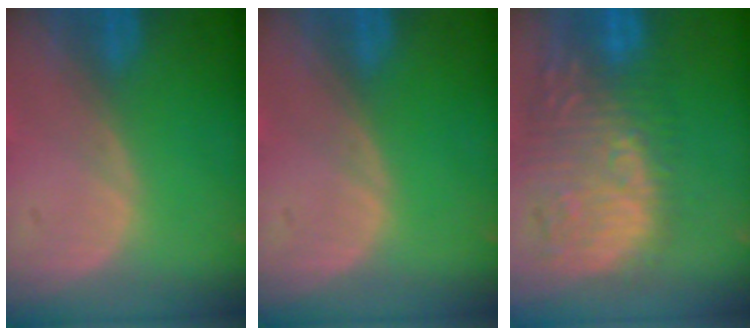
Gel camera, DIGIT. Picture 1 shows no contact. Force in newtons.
{"total": 0.0}
{"total": 11.8, "press": 11.1, "slide": 4.0}